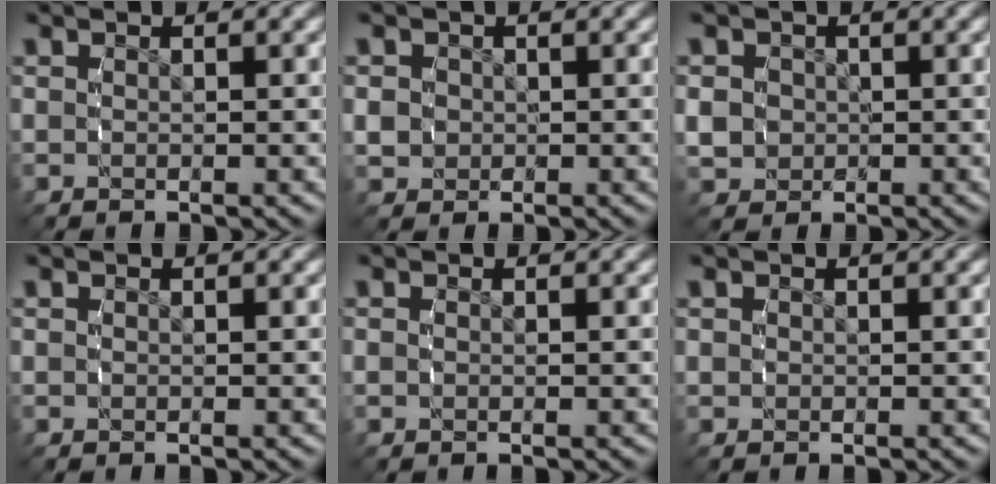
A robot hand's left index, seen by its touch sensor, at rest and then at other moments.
{"total": 2.7, "force": [-0.3, 2.6, 0.5], "torque": [-0.017, -0.006, -0.003]}
{"total": 3.5, "force": [-0.4, 3.4, 0.9], "torque": [-0.021, -0.006, -0.006]}
{"total": 0.0}
{"total": 0.8, "force": [-0.2, 0.7, 0.3], "torque": [-0.009, -0.002, -0.004]}
{"total": 0.8, "force": [0.0, 0.8, 0.1], "torque": [-0.005, -0.004, 0.003]}